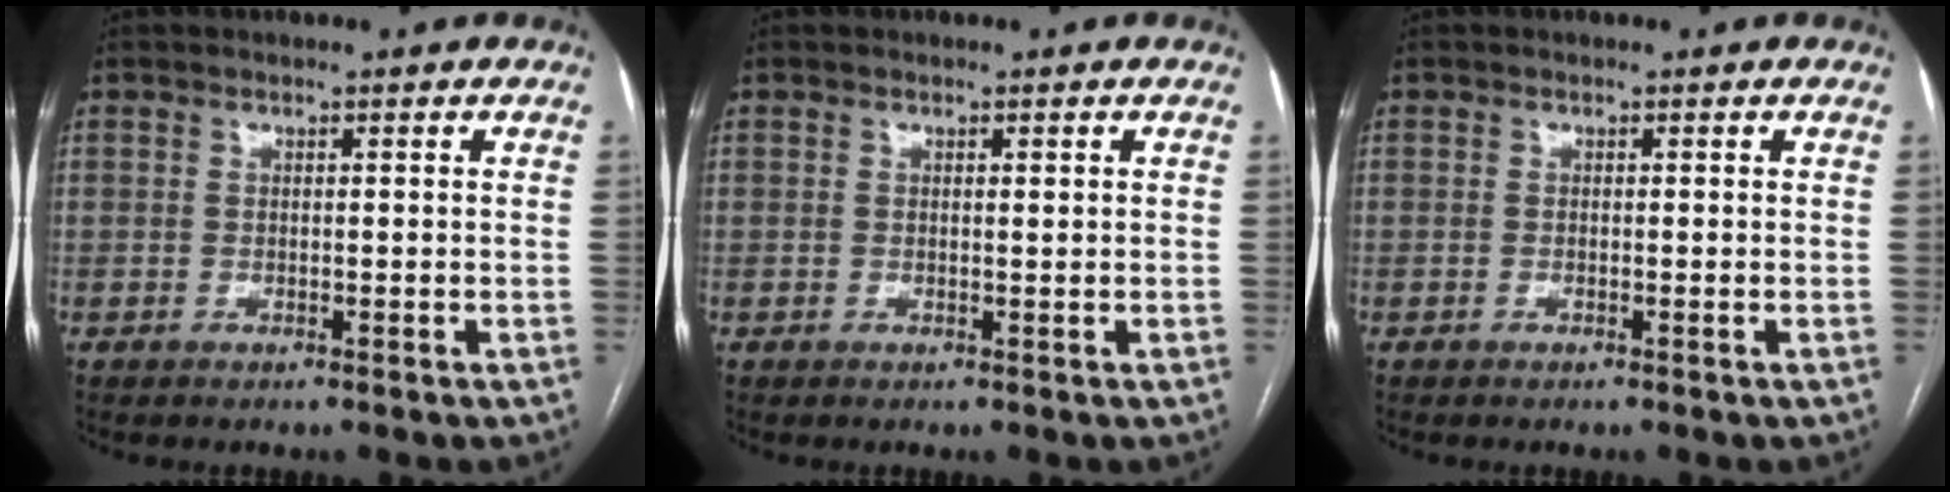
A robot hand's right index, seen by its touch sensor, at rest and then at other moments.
{"total": 0.6, "force": [0.2, 0.1, 0.5], "torque": [-0.010, -0.001, 0.003]}
{"total": 0.0}